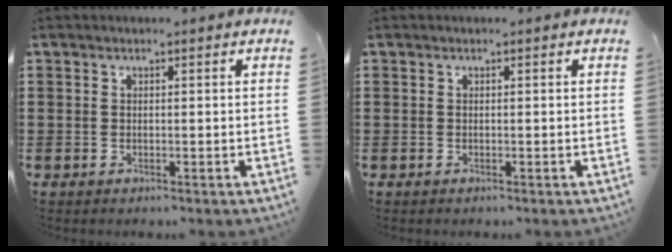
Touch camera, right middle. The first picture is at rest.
{"total": 0.0}